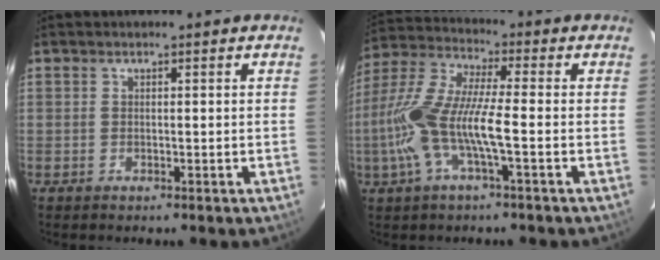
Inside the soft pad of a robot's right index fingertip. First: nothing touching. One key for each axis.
{"total": 13.8, "fx": -3.1, "fy": 2.2, "fz": 13.2, "tx": -0.279, "ty": 0.000, "tz": -0.062}